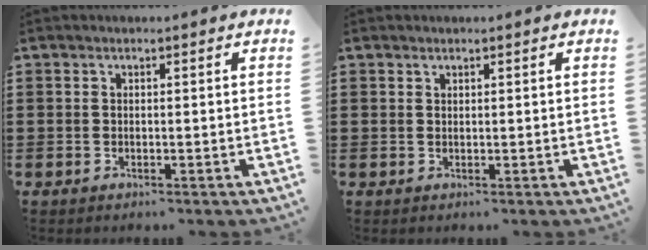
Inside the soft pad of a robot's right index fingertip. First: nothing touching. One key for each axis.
{"total": 0.5, "fx": 0.4, "fy": 0.3, "fz": 0.0, "tx": -0.001, "ty": 0.002, "tz": 0.008}